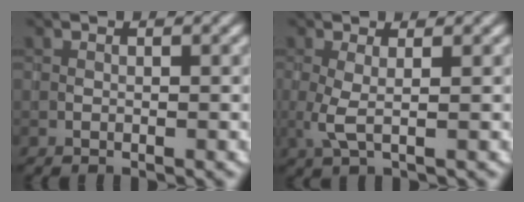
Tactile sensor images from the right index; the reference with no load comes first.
{"total": 1.8, "force": [0.5, 0.3, 1.7], "torque": [-0.042, -0.002, 0.008]}